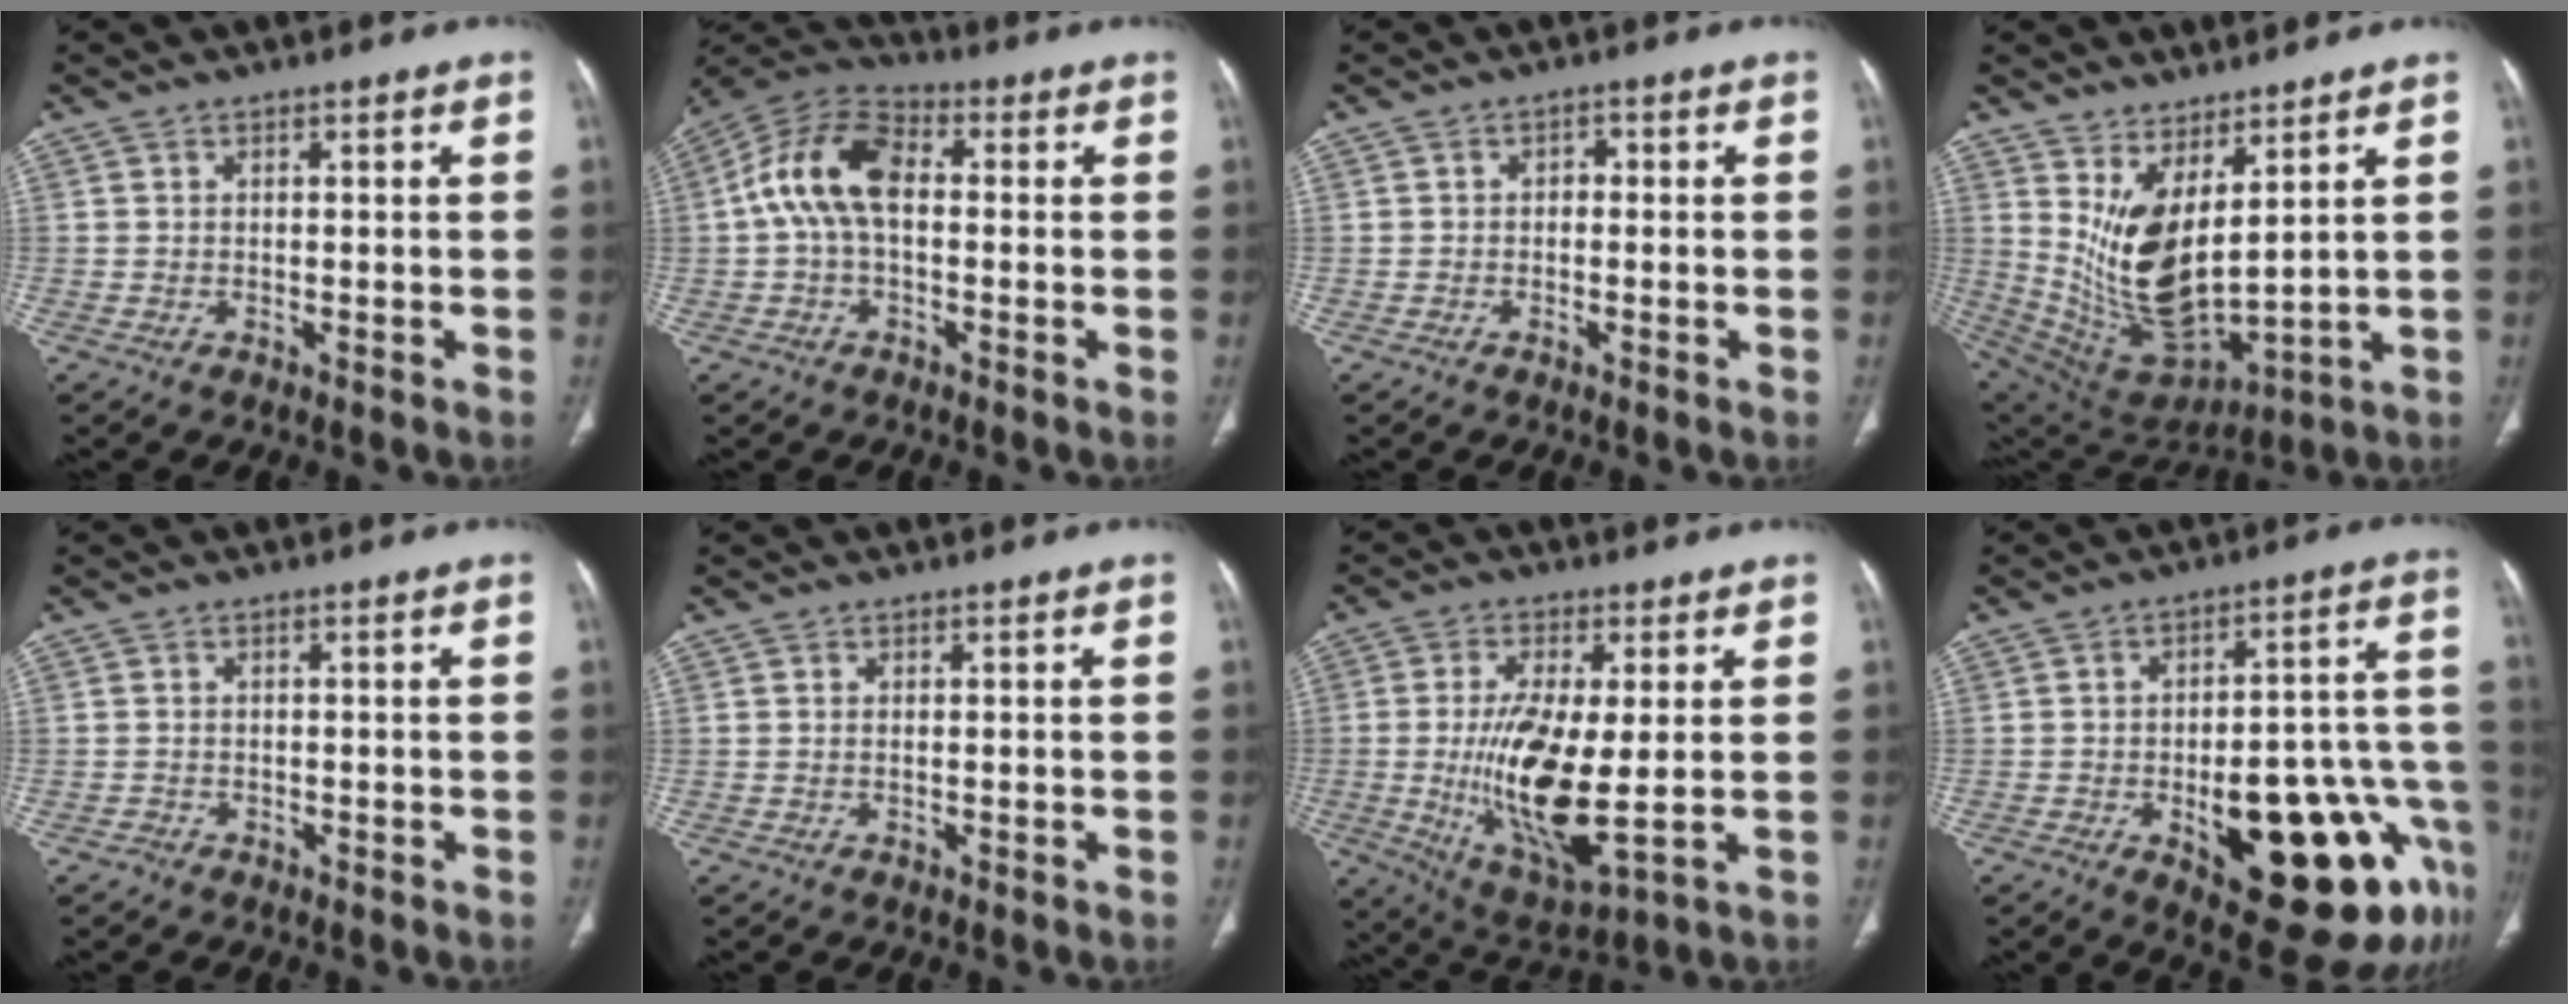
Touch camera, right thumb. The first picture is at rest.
{"total": 12.1, "force": [0.6, 7.2, 9.7], "torque": [-0.187, 0.034, -0.001]}
{"total": 1.4, "force": [-0.3, 1.1, 0.8], "torque": [-0.005, 0.006, -0.010]}
{"total": 14.1, "force": [5.3, 5.9, 11.6], "torque": [-0.216, -0.053, 0.133]}
{"total": 0.8, "force": [-0.5, 0.6, -0.1], "torque": [-0.002, 0.003, -0.013]}
{"total": 0.0}
{"total": 15.9, "force": [-1.0, 5.5, 14.8], "torque": [-0.280, -0.026, -0.004]}
{"total": 24.4, "force": [-9.4, 9.5, 20.4], "torque": [-0.202, 0.049, -0.106]}